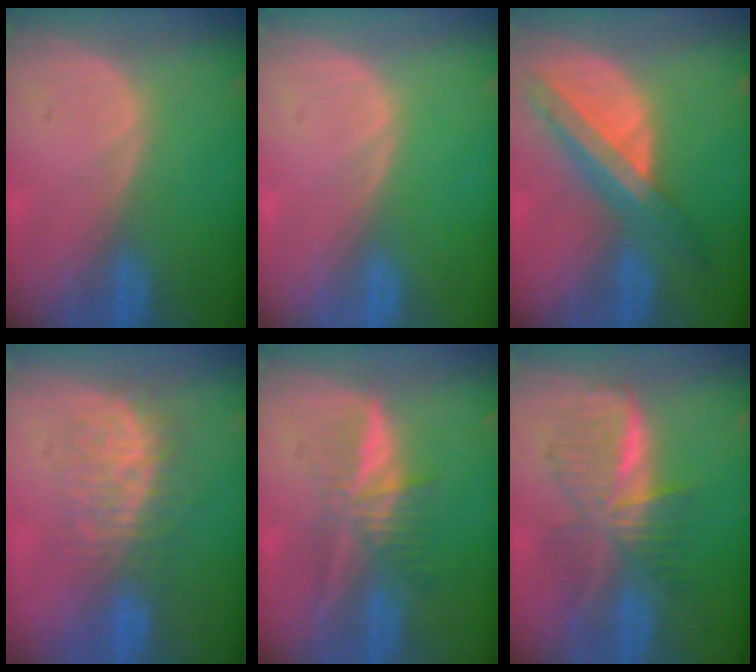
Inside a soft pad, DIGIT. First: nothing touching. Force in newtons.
{"total": 0.0}
{"total": 8.5, "press": 7.3, "slide": 4.4}
{"total": 7.8, "press": 7.2, "slide": 2.9}
{"total": 5.9, "press": 5.5, "slide": 2.2}
{"total": 7.7, "press": 7.7, "slide": 0.3}